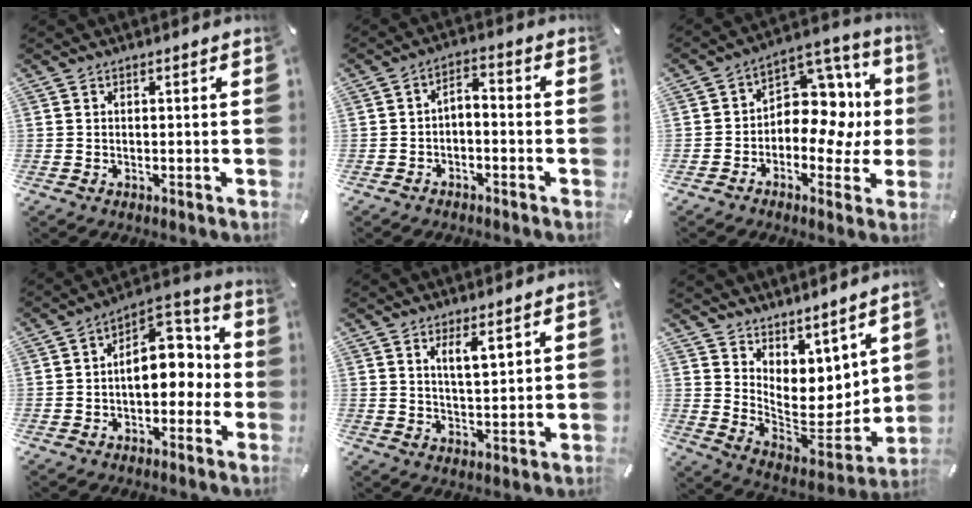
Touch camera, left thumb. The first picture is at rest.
{"total": 3.7, "force": [-3.1, 1.3, 1.5], "torque": [-0.023, 0.018, -0.061]}
{"total": 12.2, "force": [-0.3, 9.3, 7.9], "torque": [-0.096, -0.008, -0.002]}
{"total": 12.4, "force": [0.8, 8.6, 9.0], "torque": [-0.098, -0.014, 0.013]}
{"total": 5.1, "force": [3.2, 1.2, 3.8], "torque": [-0.066, -0.014, 0.050]}
{"total": 9.1, "force": [3.4, 7.2, 4.5], "torque": [-0.043, -0.067, 0.075]}